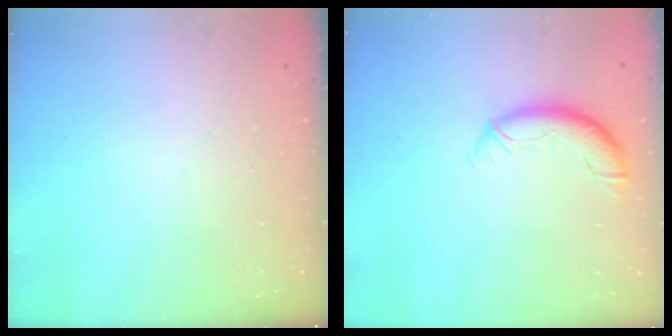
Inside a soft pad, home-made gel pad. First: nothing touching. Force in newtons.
{"total": 9.8, "press": 9.5, "slide": 2.3}